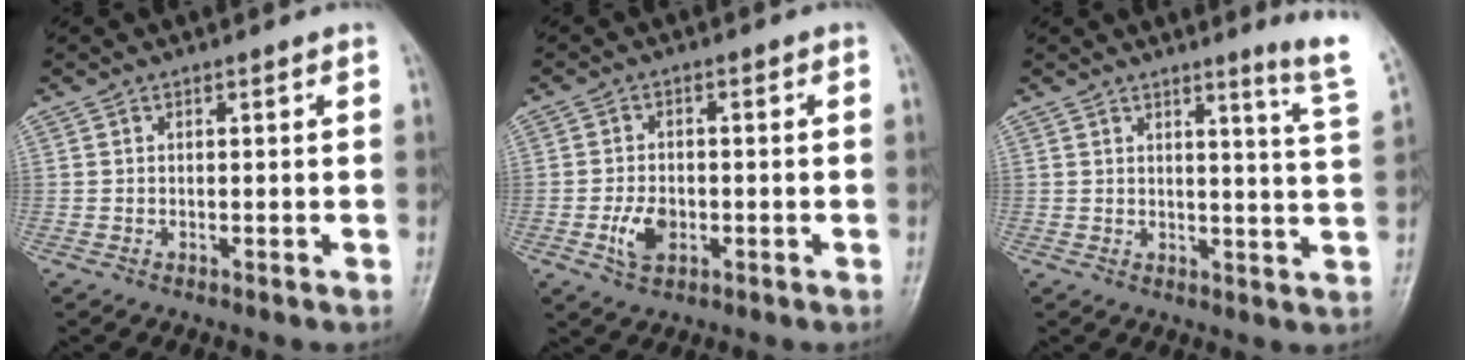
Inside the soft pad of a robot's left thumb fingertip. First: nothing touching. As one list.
[{"total": 5.3, "force": [-1.5, 3.5, 3.6], "torque": [-0.063, 0.002, -0.027]}, {"total": 7.6, "force": [5.4, -0.9, 5.3], "torque": [-0.065, -0.050, 0.058]}]